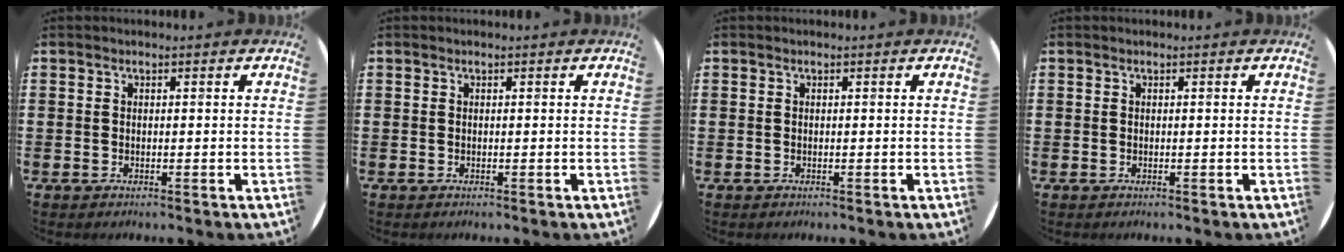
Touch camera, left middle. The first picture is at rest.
{"total": 0.0}
{"total": 0.0}
{"total": 0.0}